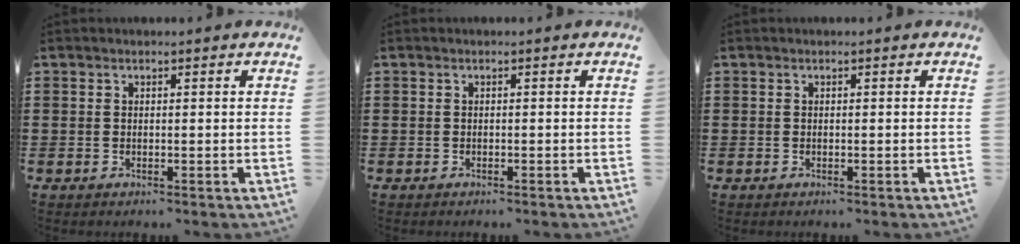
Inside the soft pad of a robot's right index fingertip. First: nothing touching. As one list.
[{"total": 0.0}, {"total": 0.0}]